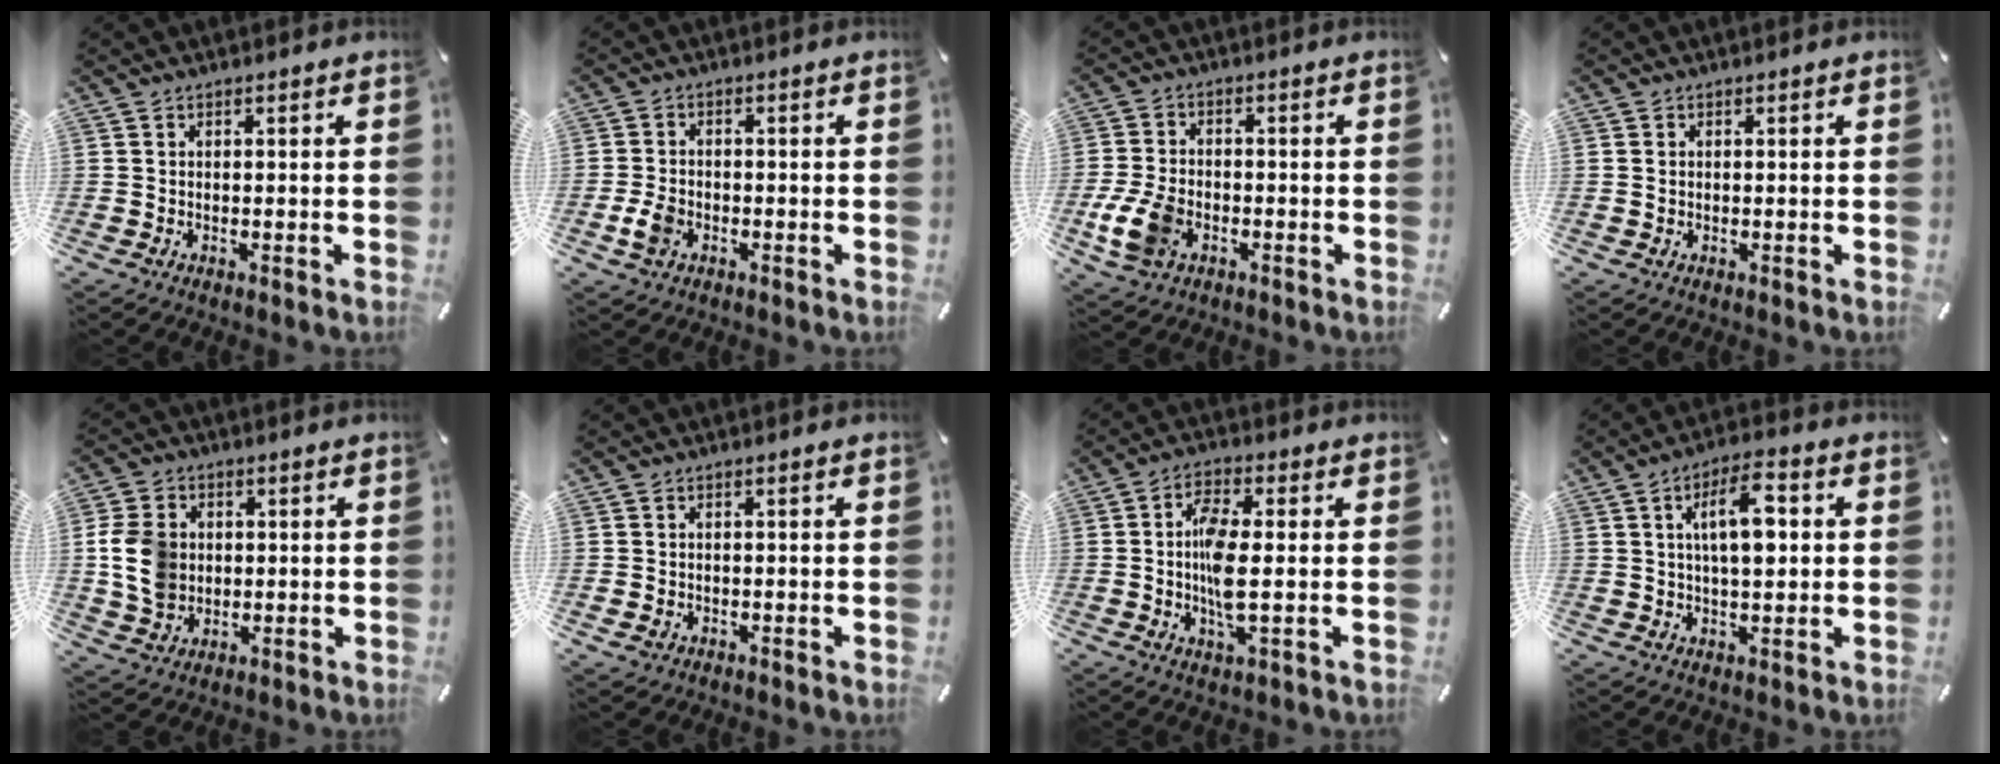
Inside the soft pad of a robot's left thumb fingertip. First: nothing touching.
{"total": 4.4, "force": [-1.6, 3.1, 2.7], "torque": [-0.065, 0.002, -0.031]}
{"total": 9.1, "force": [-3.2, 6.1, 5.9], "torque": [-0.134, 0.006, -0.056]}
{"total": 0.8, "force": [0.1, 0.8, 0.2], "torque": [-0.004, 0.006, 0.000]}
{"total": 9.8, "force": [0.5, 8.4, 5.1], "torque": [-0.120, 0.009, 0.011]}
{"total": 1.3, "force": [-0.4, 1.2, 0.5], "torque": [-0.008, 0.005, -0.009]}
{"total": 8.9, "force": [-0.3, 3.0, 8.4], "torque": [-0.176, -0.005, -0.008]}
{"total": 10.2, "force": [2.1, 4.3, 9.1], "torque": [-0.157, 0.002, 0.030]}